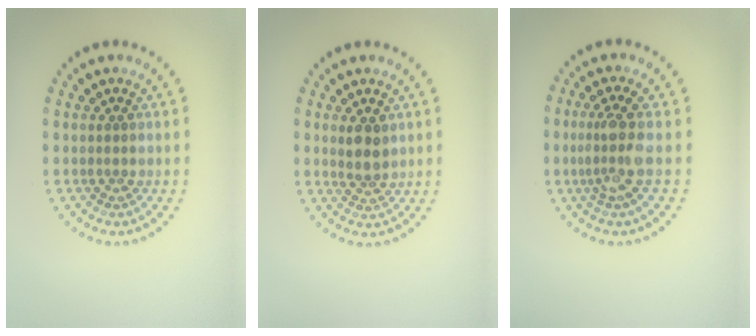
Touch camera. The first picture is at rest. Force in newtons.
{"total": 2.1, "press": 1.8, "slide": 1.0}
{"total": 3.1, "press": 2.3, "slide": 2.1}